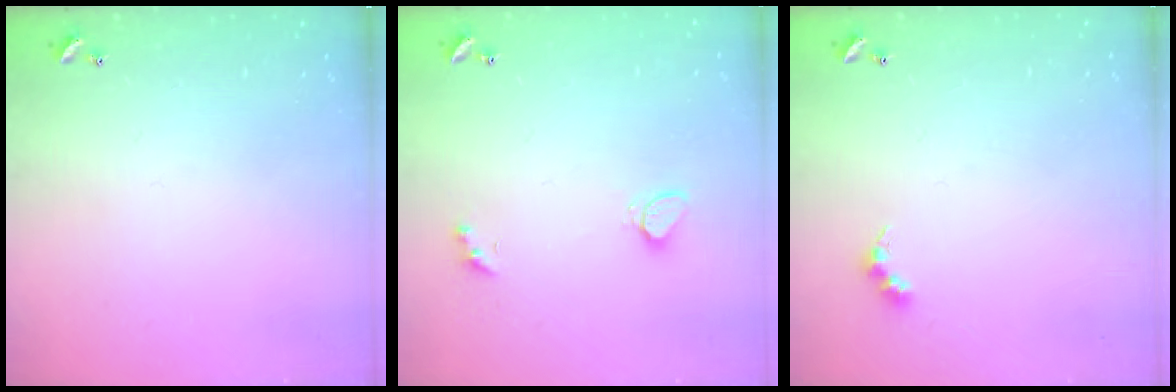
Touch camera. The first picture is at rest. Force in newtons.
{"total": 2.1, "press": 2.0, "slide": 0.6}
{"total": 3.9, "press": 3.8, "slide": 0.6}